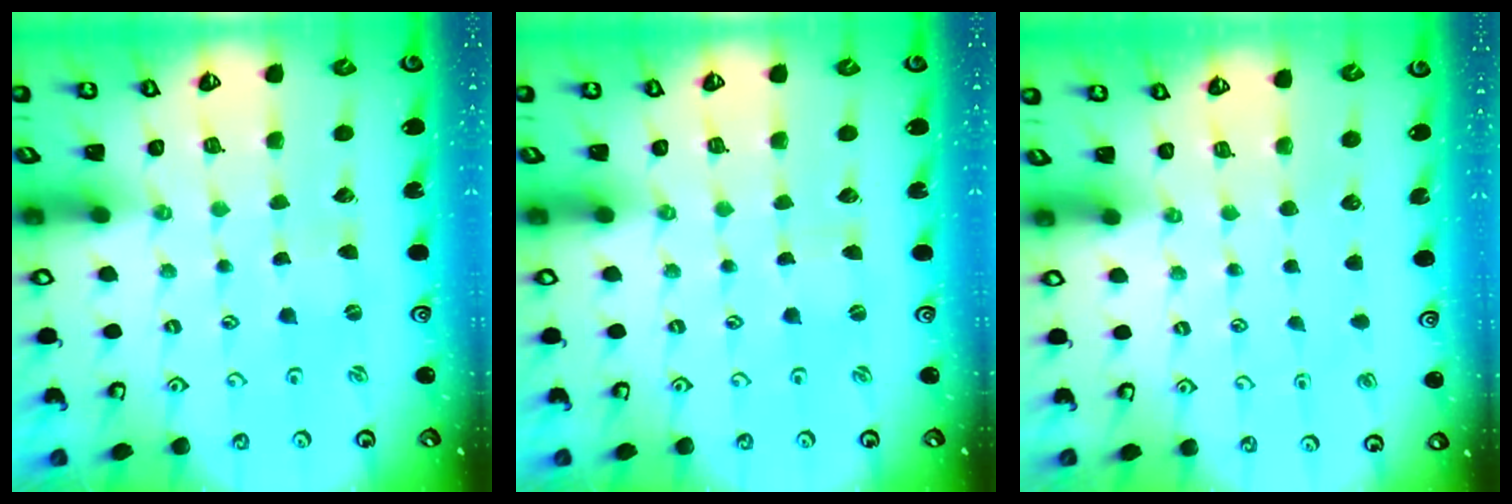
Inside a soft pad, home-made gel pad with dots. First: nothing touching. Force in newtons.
{"total": 0.0}
{"total": 0.0}